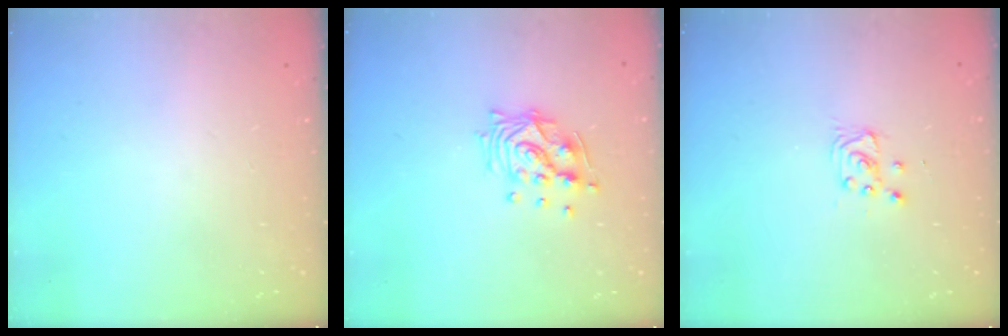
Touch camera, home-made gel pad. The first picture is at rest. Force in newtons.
{"total": 11.5, "press": 11.5, "slide": 0.8}
{"total": 2.9, "press": 2.9, "slide": 0.4}